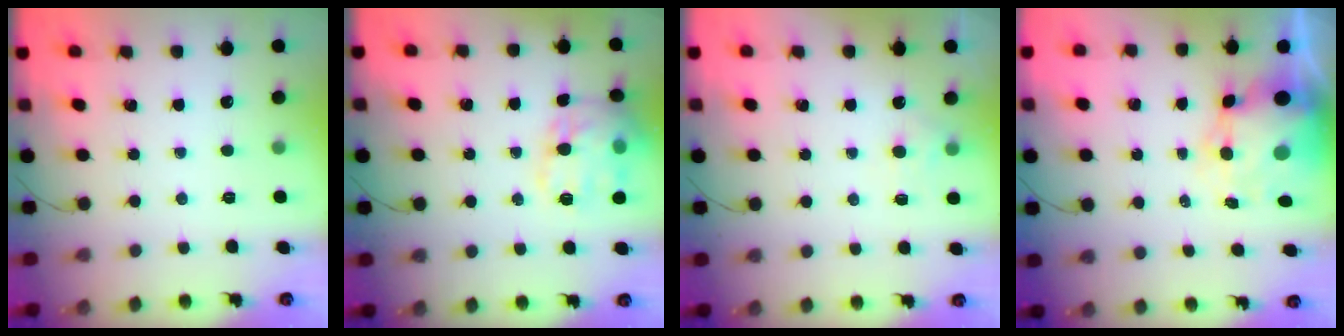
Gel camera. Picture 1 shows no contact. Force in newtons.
{"total": 17.3, "press": 17.3, "slide": 1.4}
{"total": 3.9, "press": 3.6, "slide": 1.5}
{"total": 9.4, "press": 9.1, "slide": 2.3}